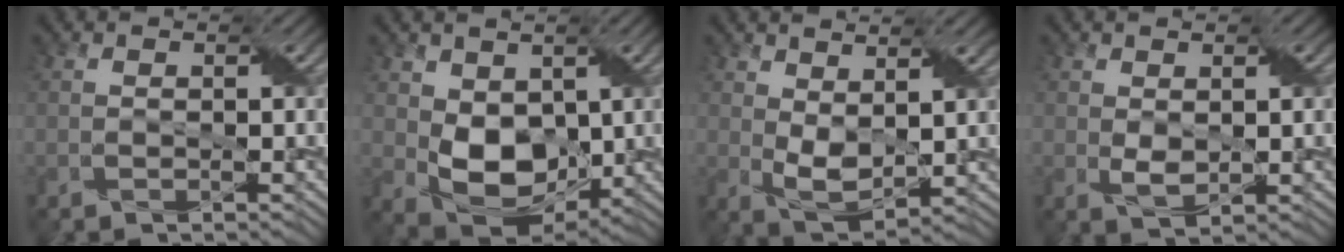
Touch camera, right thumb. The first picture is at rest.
{"total": 8.1, "force": [0.8, 5.8, 5.6], "torque": [-0.125, -0.016, 0.019]}
{"total": 5.4, "force": [2.0, 2.9, 4.1], "torque": [-0.094, -0.004, 0.040]}
{"total": 2.4, "force": [0.5, 1.5, 1.8], "torque": [-0.040, -0.004, 0.013]}